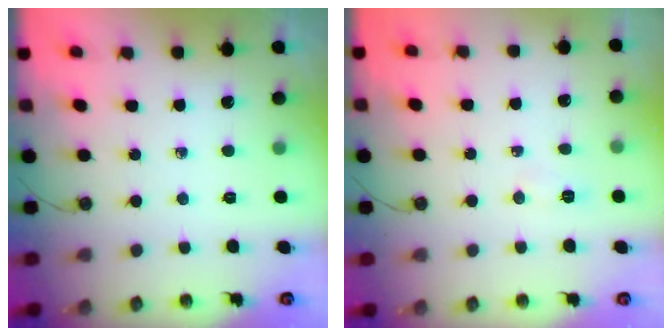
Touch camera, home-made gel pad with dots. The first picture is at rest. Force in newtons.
{"total": 4.9, "press": 4.7, "slide": 1.4}